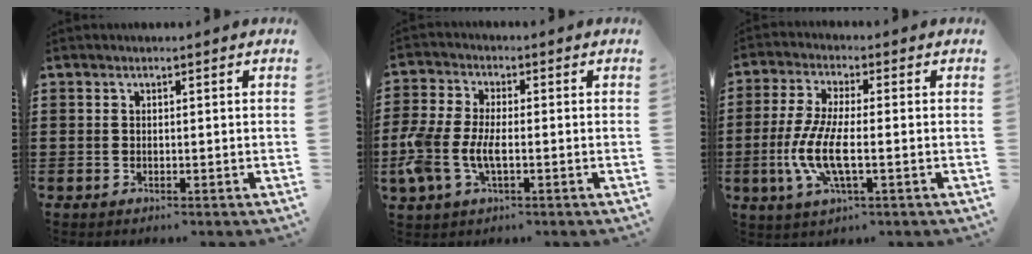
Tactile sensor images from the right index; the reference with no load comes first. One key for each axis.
{"total": 6.4, "fx": -1.8, "fy": 3.2, "fz": 5.2, "tx": -0.131, "ty": -0.006, "tz": -0.040}
{"total": 7.8, "fx": -2.2, "fy": 2.1, "fz": 7.2, "tx": -0.163, "ty": -0.015, "tz": -0.048}